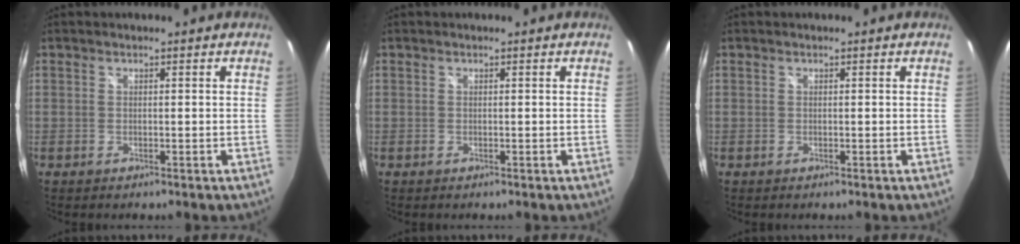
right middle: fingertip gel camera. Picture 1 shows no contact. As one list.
[{"total": 0.0}, {"total": 0.0}]